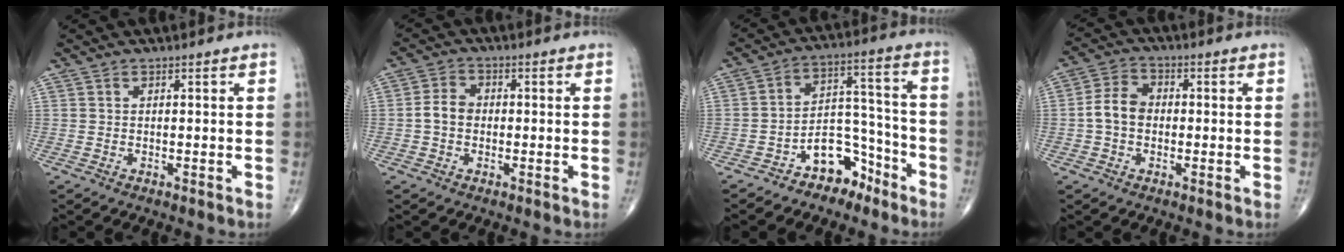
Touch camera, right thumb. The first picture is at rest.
{"total": 4.2, "force": [-0.5, 3.3, 2.5], "torque": [-0.041, 0.015, -0.017]}
{"total": 9.7, "force": [-6.6, 5.9, 4.0], "torque": [-0.023, 0.096, -0.115]}
{"total": 6.2, "force": [-0.7, 4.7, 4.0], "torque": [-0.067, 0.022, -0.022]}